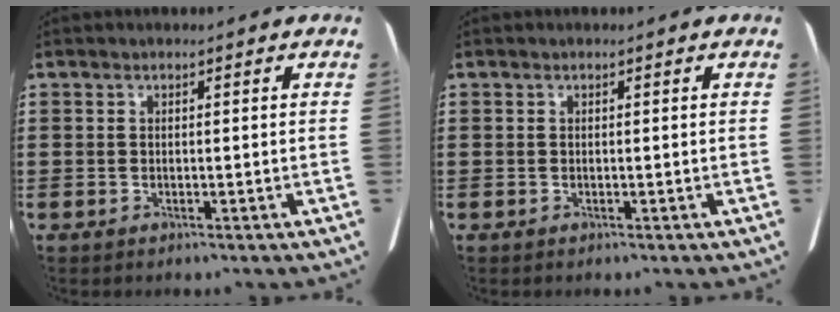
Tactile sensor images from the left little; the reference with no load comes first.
{"total": 0.0}